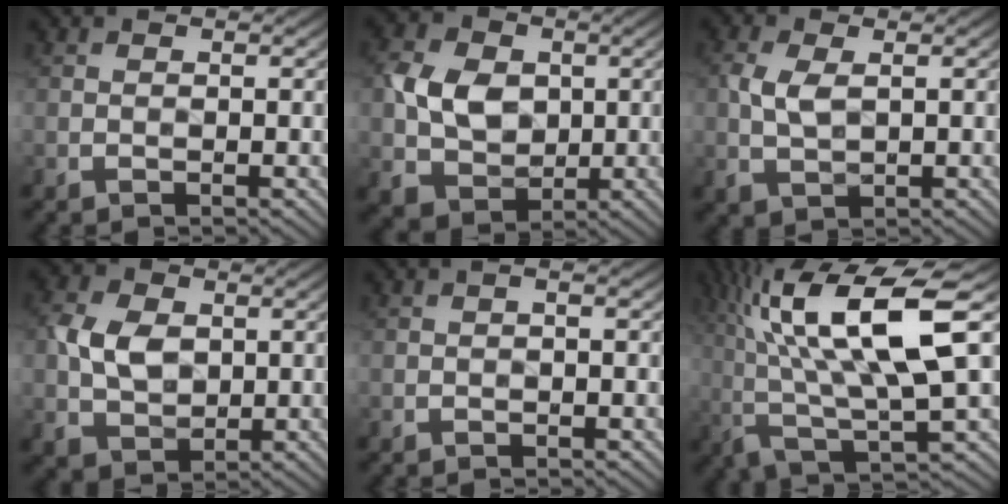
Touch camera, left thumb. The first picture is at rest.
{"total": 8.0, "force": [0.4, 6.4, 4.8], "torque": [-0.113, 0.002, 0.002]}
{"total": 4.2, "force": [0.5, 2.5, 3.4], "torque": [-0.088, 0.001, 0.014]}
{"total": 6.8, "force": [0.5, 5.0, 4.6], "torque": [-0.108, 0.002, 0.006]}
{"total": 0.6, "force": [-0.1, 0.1, 0.6], "torque": [-0.009, 0.001, -0.003]}
{"total": 16.4, "force": [3.5, 5.2, 15.1], "torque": [-0.307, 0.012, 0.062]}